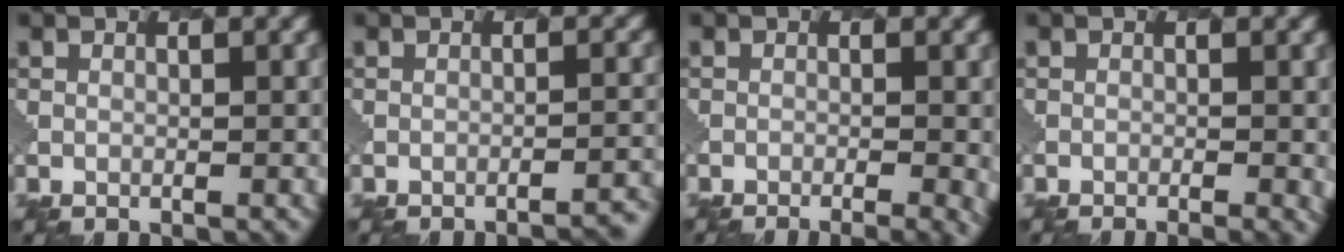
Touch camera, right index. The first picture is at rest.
{"total": 3.7, "force": [-3.4, 0.6, 1.3], "torque": [-0.006, 0.019, -0.049]}
{"total": 5.2, "force": [-2.5, 2.1, 4.0], "torque": [-0.031, 0.003, -0.027]}
{"total": 3.2, "force": [-1.3, 1.3, 2.6], "torque": [-0.015, 0.007, -0.011]}